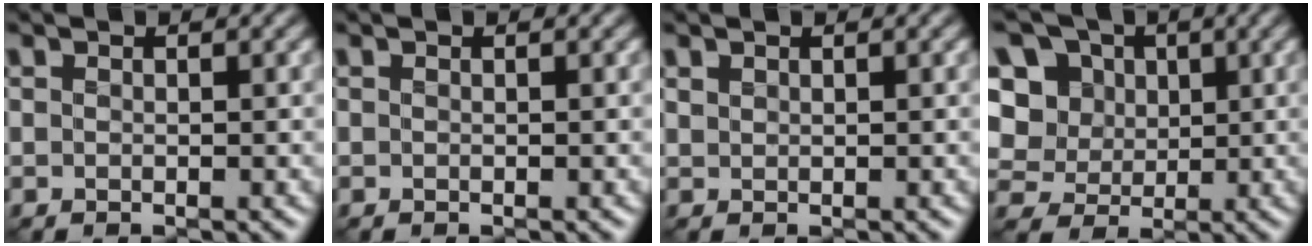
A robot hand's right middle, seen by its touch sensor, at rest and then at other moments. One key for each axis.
{"total": 0.0}
{"total": 0.6, "fx": 0.5, "fy": 0.2, "fz": 0.0, "tx": -0.004, "ty": -0.002, "tz": 0.014}
{"total": 12.1, "fx": 4.2, "fy": 10.2, "fz": 5.1, "tx": -0.125, "ty": 0.027, "tz": 0.065}